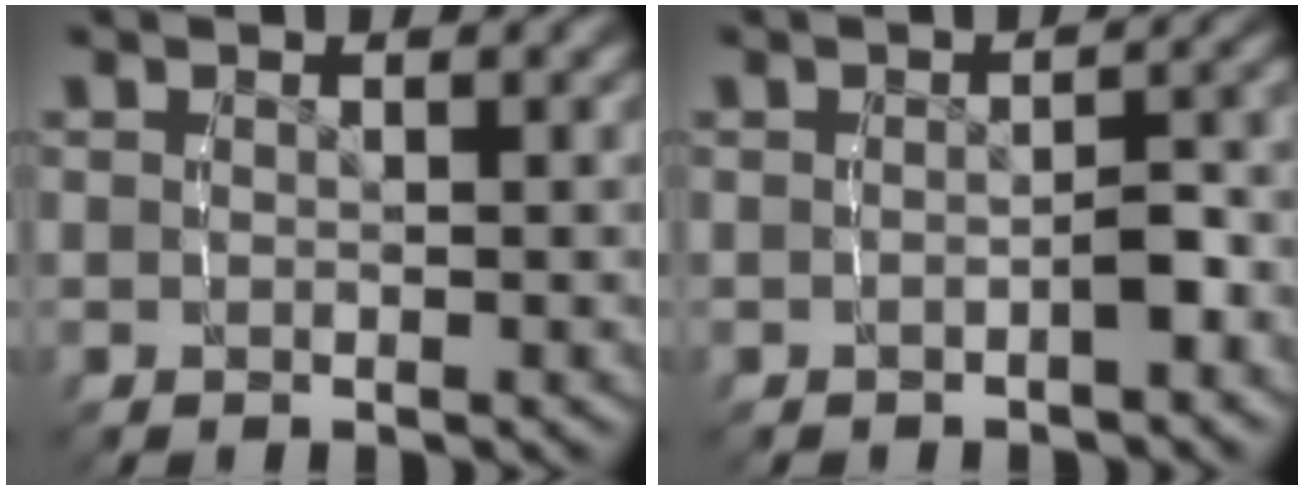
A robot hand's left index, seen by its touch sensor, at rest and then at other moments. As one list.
[{"total": 2.2, "force": [-1.2, 1.0, 1.6], "torque": [-0.022, 0.001, -0.020]}]